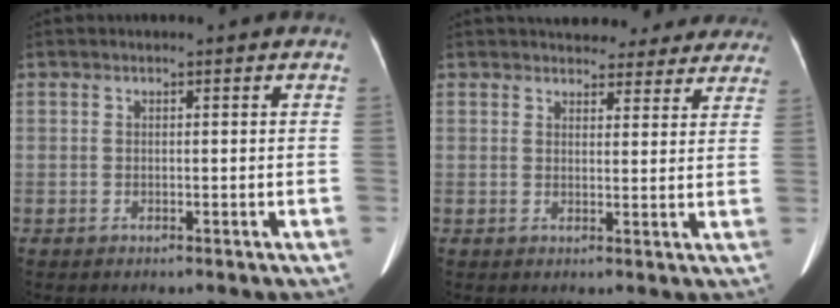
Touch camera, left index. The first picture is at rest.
{"total": 16.5, "force": [14.8, 5.8, 4.5], "torque": [-0.042, 0.015, 0.170]}